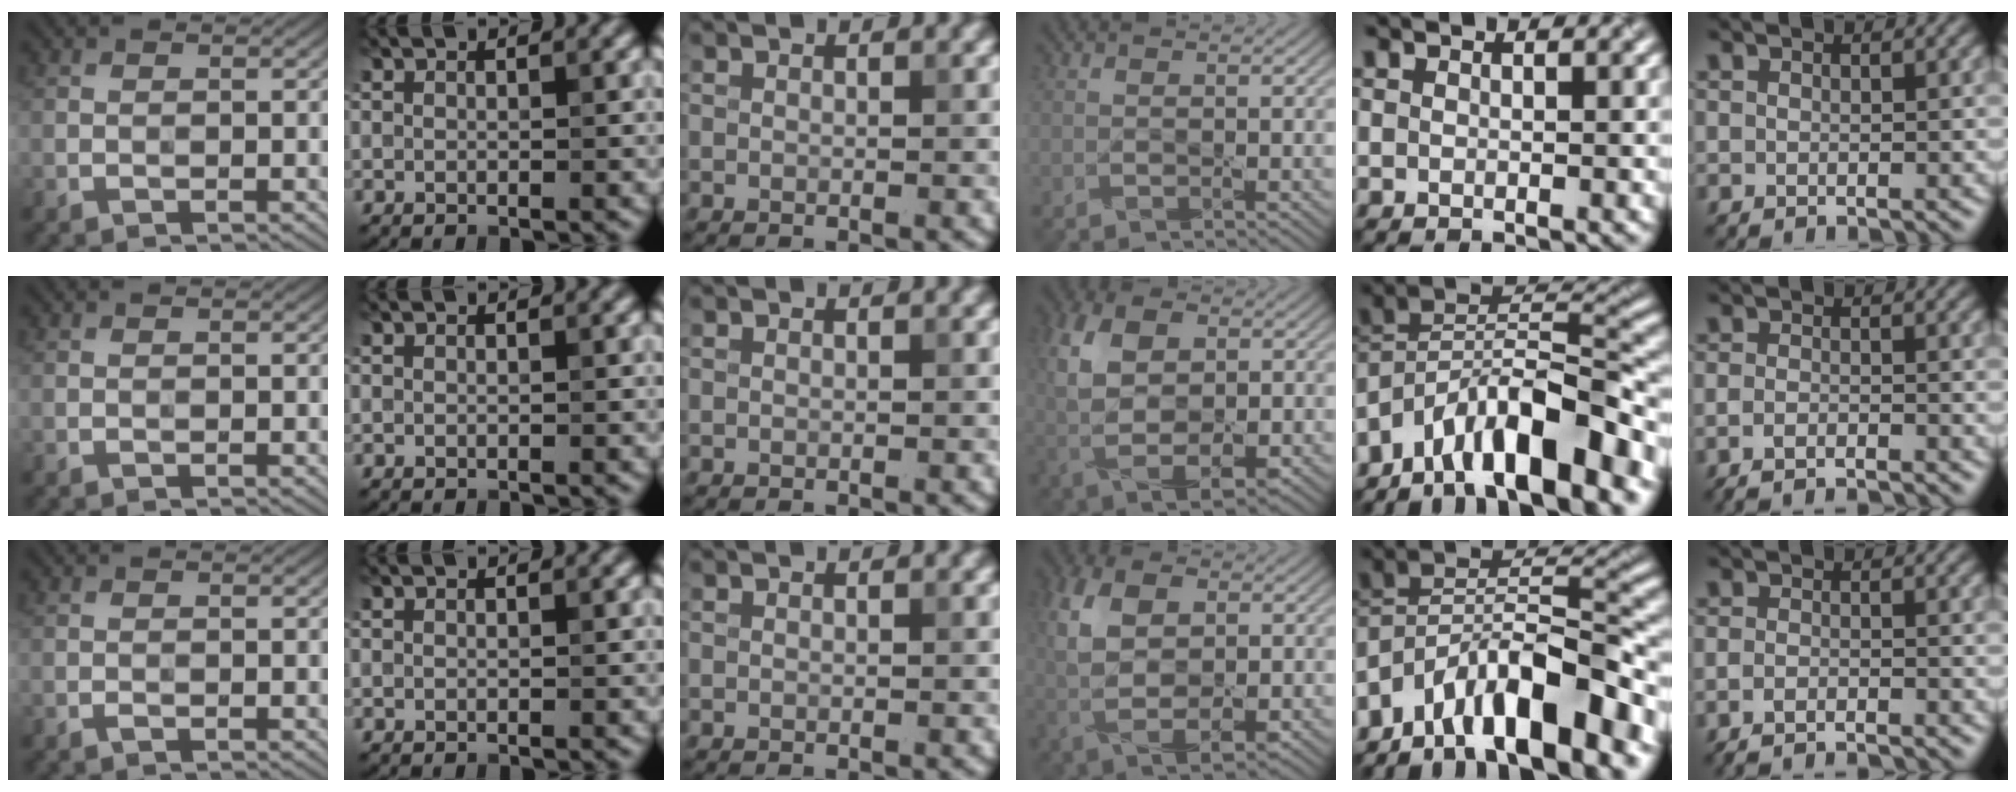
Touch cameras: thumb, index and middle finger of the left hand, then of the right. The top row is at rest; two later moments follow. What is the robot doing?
{"motion": "wipe", "object": "measuring cup"}